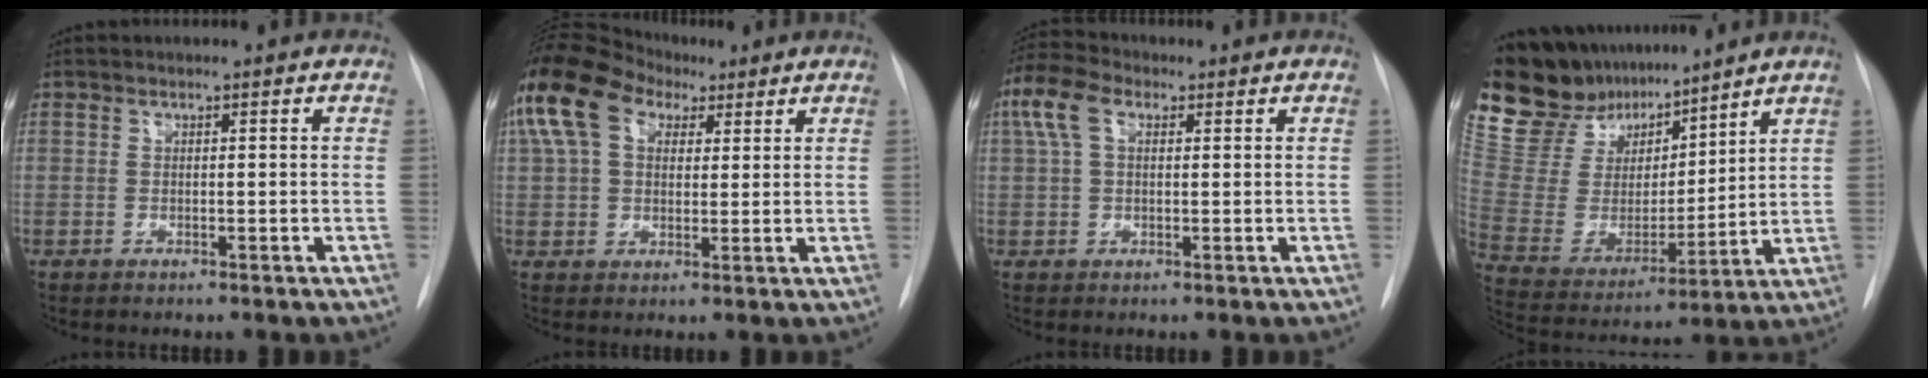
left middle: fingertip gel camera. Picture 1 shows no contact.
{"total": 13.4, "force": [6.9, 8.2, 8.1], "torque": [-0.180, 0.055, 0.124]}
{"total": 5.7, "force": [2.1, 3.1, 4.3], "torque": [-0.109, 0.029, 0.040]}
{"total": 17.2, "force": [15.4, 6.0, 4.7], "torque": [-0.094, 0.007, 0.290]}